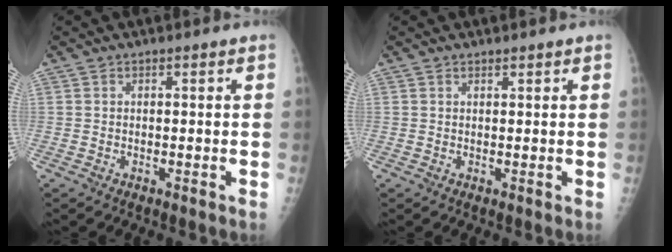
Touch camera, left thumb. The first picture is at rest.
{"total": 0.6, "force": [0.5, 0.2, 0.1], "torque": [-0.002, -0.005, 0.009]}